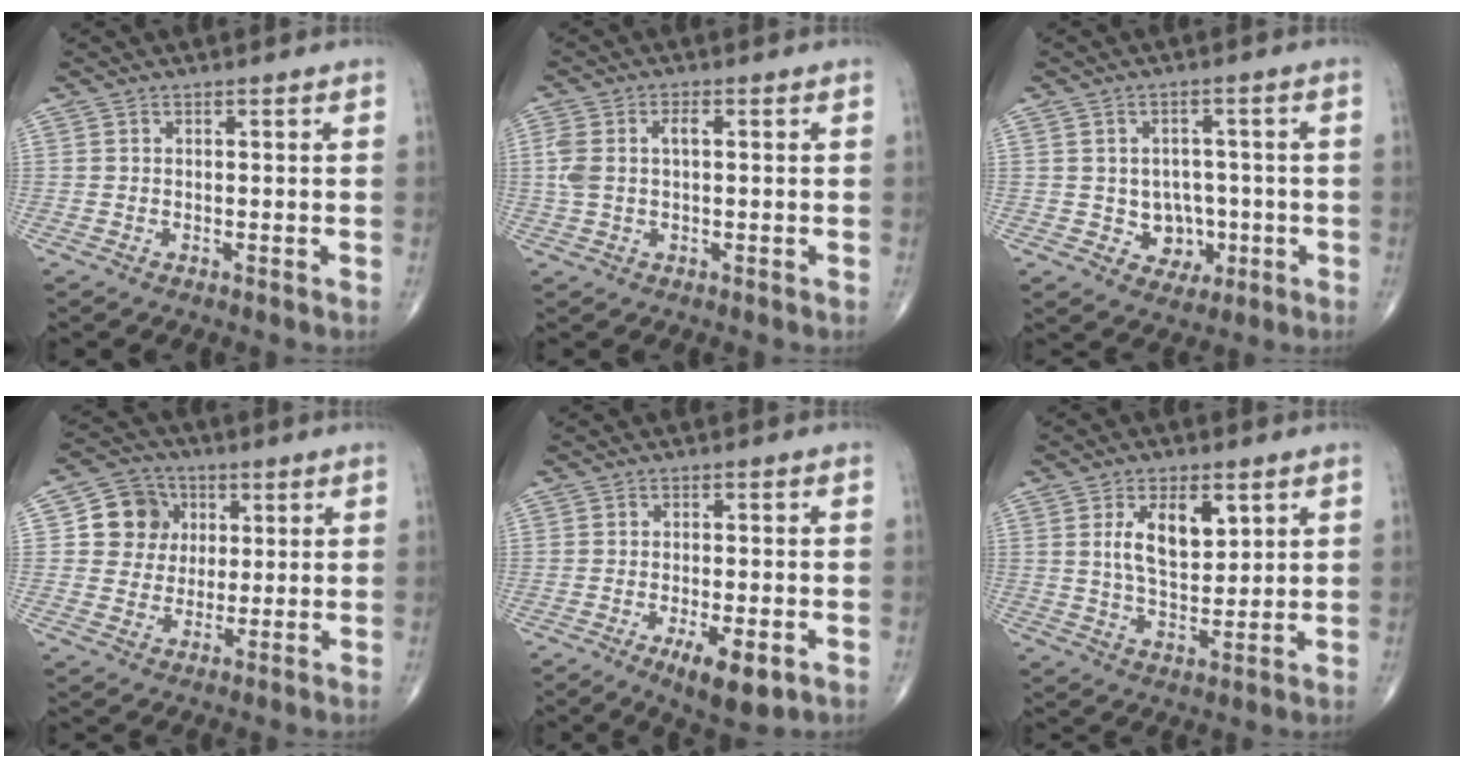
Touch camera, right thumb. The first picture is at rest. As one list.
[{"total": 5.3, "force": [0.7, 2.8, 4.4], "torque": [-0.117, 0.020, 0.015]}, {"total": 6.2, "force": [-1.1, 5.4, 2.7], "torque": [0.004, 0.013, -0.008]}, {"total": 9.3, "force": [2.2, 8.5, 3.0], "torque": [-0.012, 0.000, 0.033]}, {"total": 8.0, "force": [-3.3, 2.7, 6.7], "torque": [-0.101, -0.007, -0.046]}, {"total": 9.6, "force": [3.3, 4.9, 7.5], "torque": [-0.107, -0.017, 0.062]}]